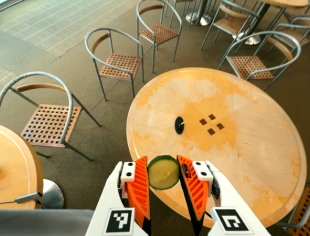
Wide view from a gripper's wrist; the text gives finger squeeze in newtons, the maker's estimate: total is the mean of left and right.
{"total": 9.6, "left": 9.9, "right": 9.4}